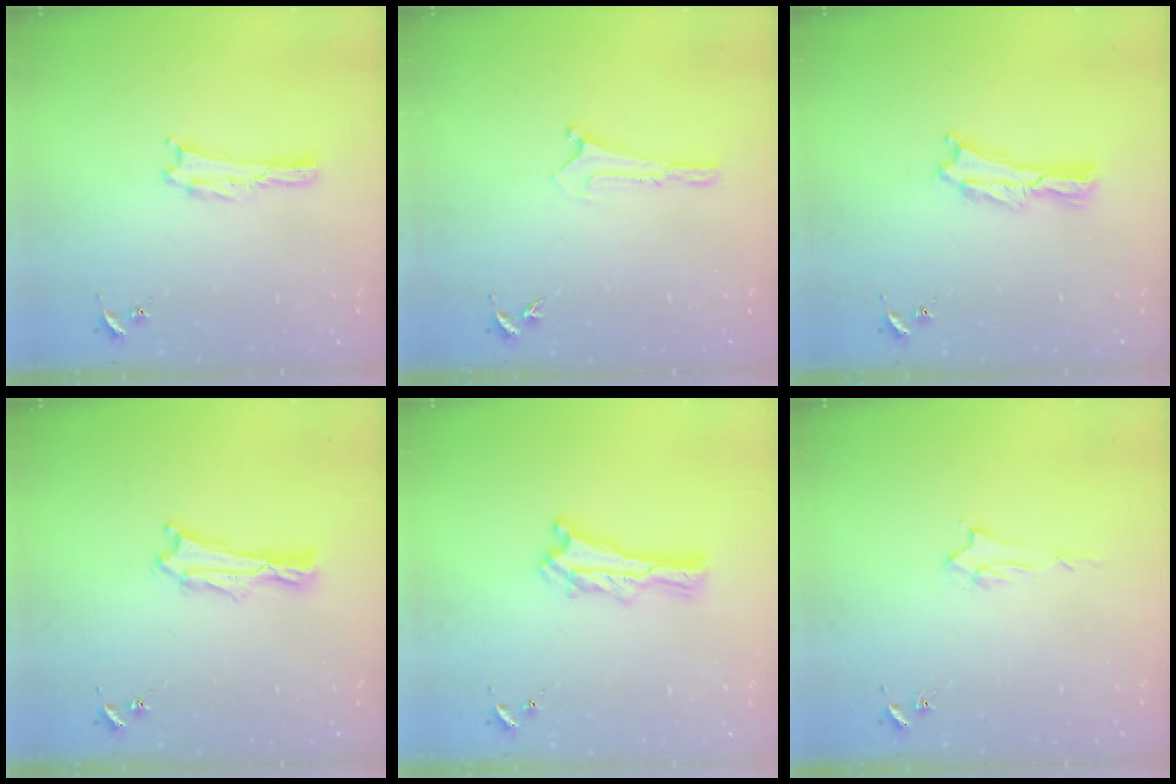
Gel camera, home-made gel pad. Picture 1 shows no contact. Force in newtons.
{"total": 0.0}
{"total": 0.7, "press": 0.6, "slide": 0.2}
{"total": 0.9, "press": 0.9, "slide": 0.2}
{"total": 1.2, "press": 1.2, "slide": 0.2}
{"total": 1.4, "press": 1.4, "slide": 0.2}